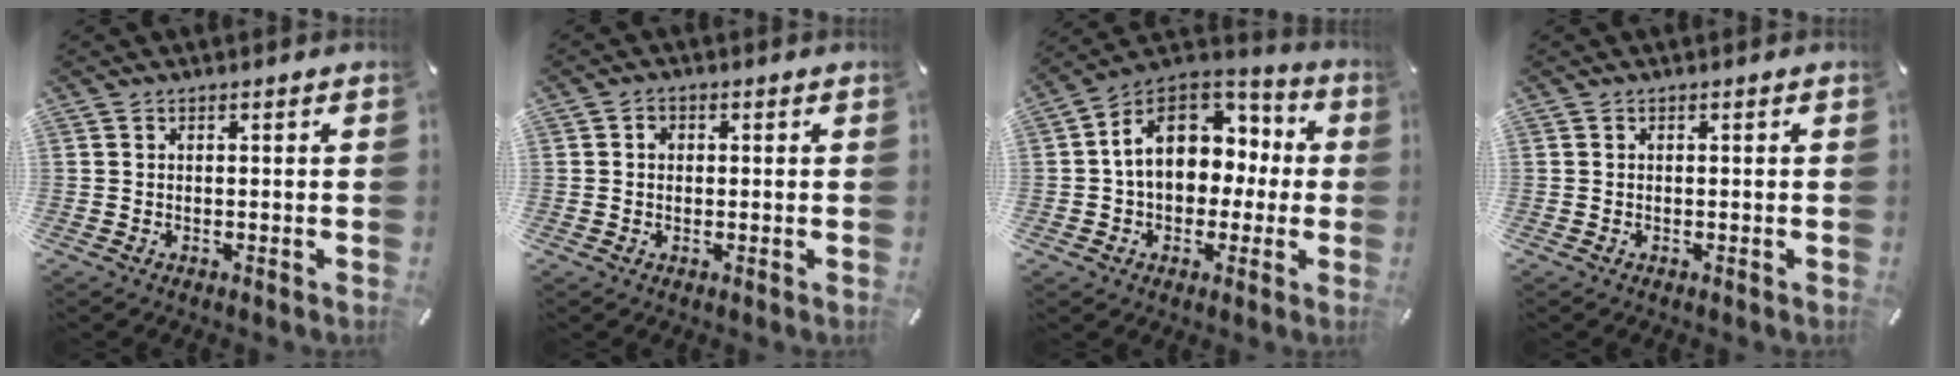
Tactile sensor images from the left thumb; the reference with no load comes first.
{"total": 1.6, "force": [0.0, 1.4, 0.8], "torque": [-0.008, 0.003, -0.005]}
{"total": 14.9, "force": [1.9, 11.8, 8.9], "torque": [-0.163, -0.003, 0.038]}
{"total": 0.0}